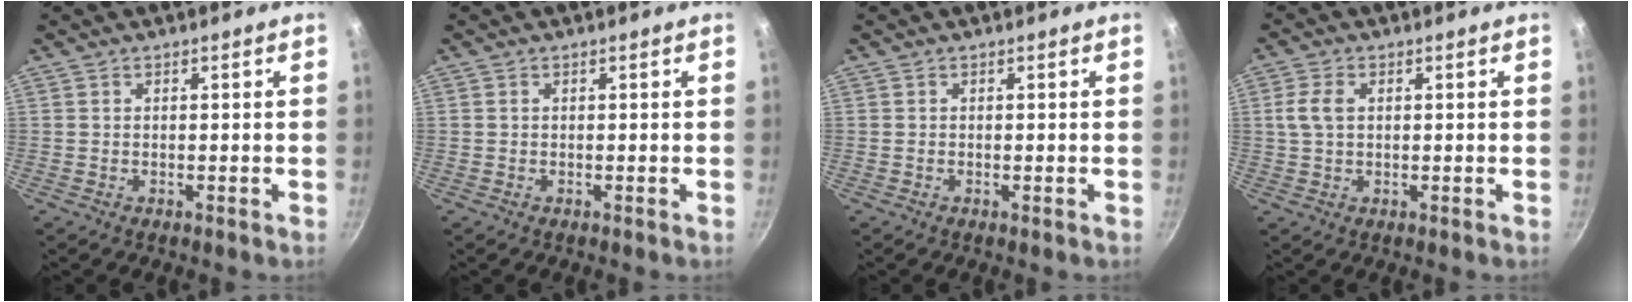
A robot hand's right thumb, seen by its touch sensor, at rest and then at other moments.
{"total": 0.0}
{"total": 0.0}
{"total": 4.2, "force": [0.8, 2.7, 3.2], "torque": [-0.075, 0.007, 0.015]}